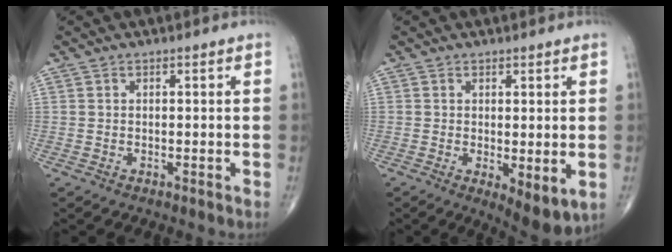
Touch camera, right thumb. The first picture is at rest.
{"total": 6.5, "force": [-1.1, 2.3, 6.0], "torque": [-0.079, -0.021, -0.009]}